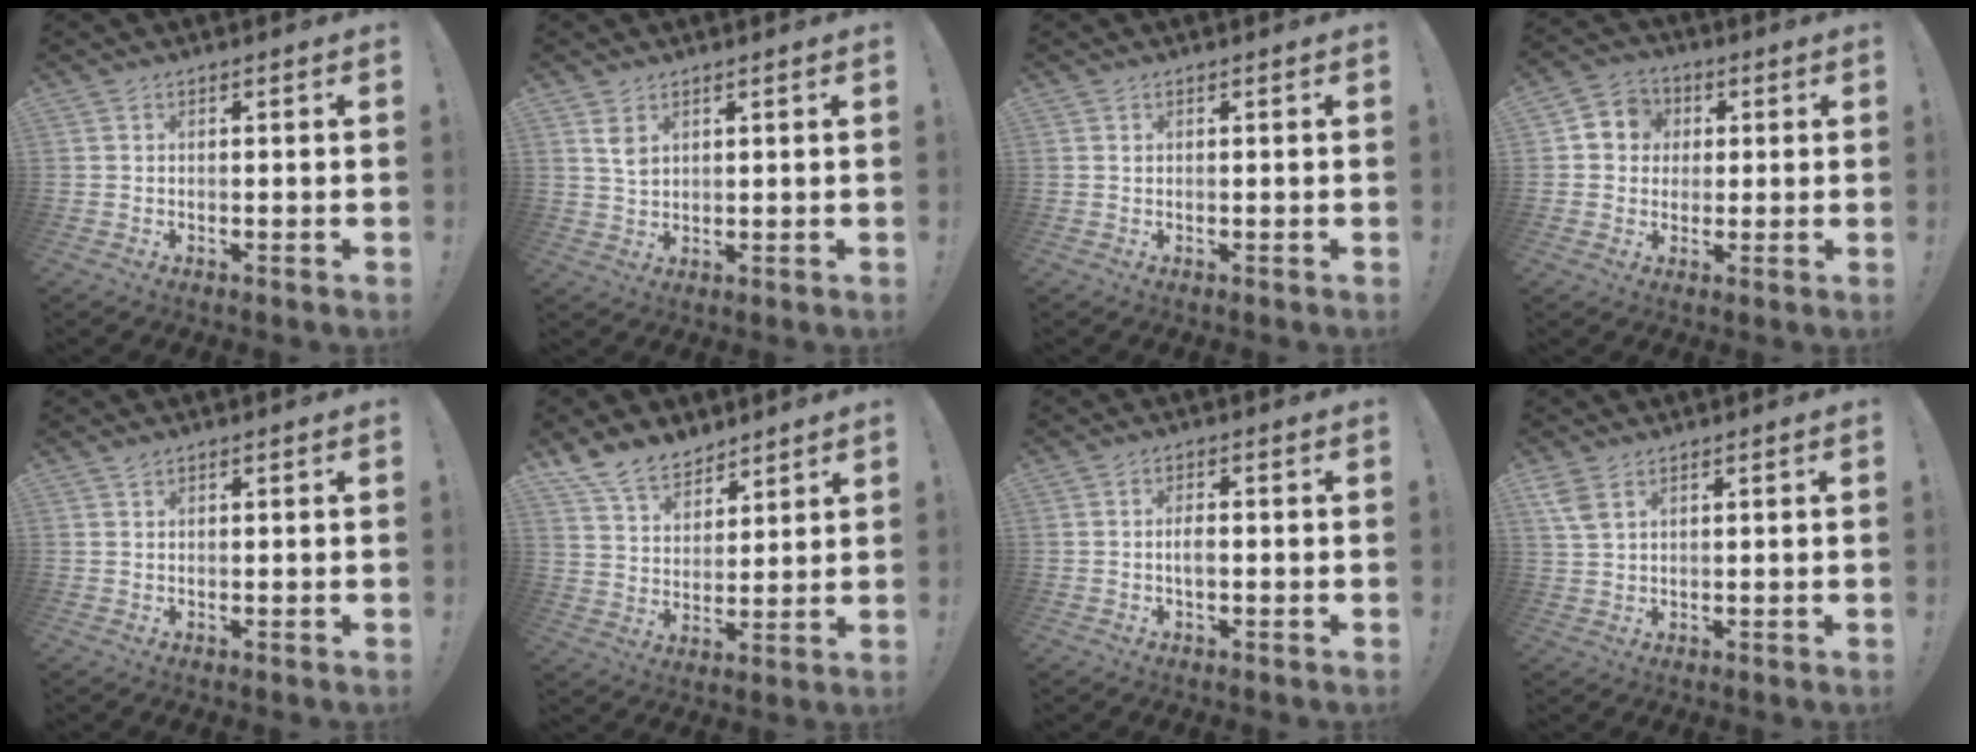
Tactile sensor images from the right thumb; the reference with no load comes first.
{"total": 4.1, "force": [2.2, 2.3, 2.6], "torque": [-0.031, -0.011, 0.037]}
{"total": 0.0}
{"total": 7.4, "force": [0.6, 7.0, 2.1], "torque": [-0.028, 0.008, 0.017]}
{"total": 0.9, "force": [0.8, 0.3, 0.3], "torque": [-0.002, -0.002, 0.015]}
{"total": 11.6, "force": [9.2, 6.2, 3.2], "torque": [-0.069, -0.066, 0.182]}
{"total": 2.5, "force": [-0.4, 1.7, 1.8], "torque": [-0.020, 0.000, -0.011]}
{"total": 4.7, "force": [2.7, 2.4, 3.0], "torque": [-0.054, -0.006, 0.053]}